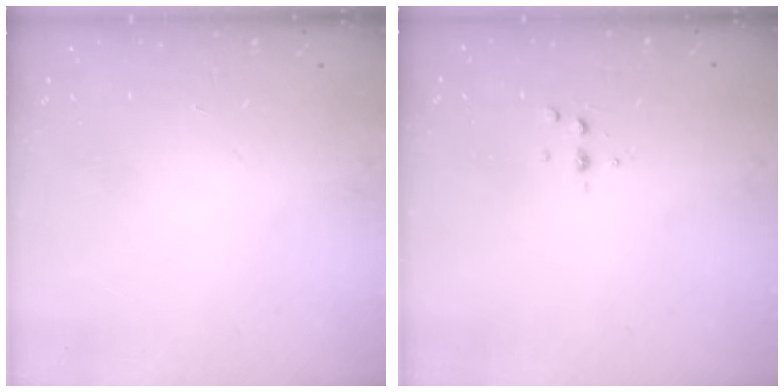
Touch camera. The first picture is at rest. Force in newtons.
{"total": 3.1, "press": 3.1, "slide": 0.5}